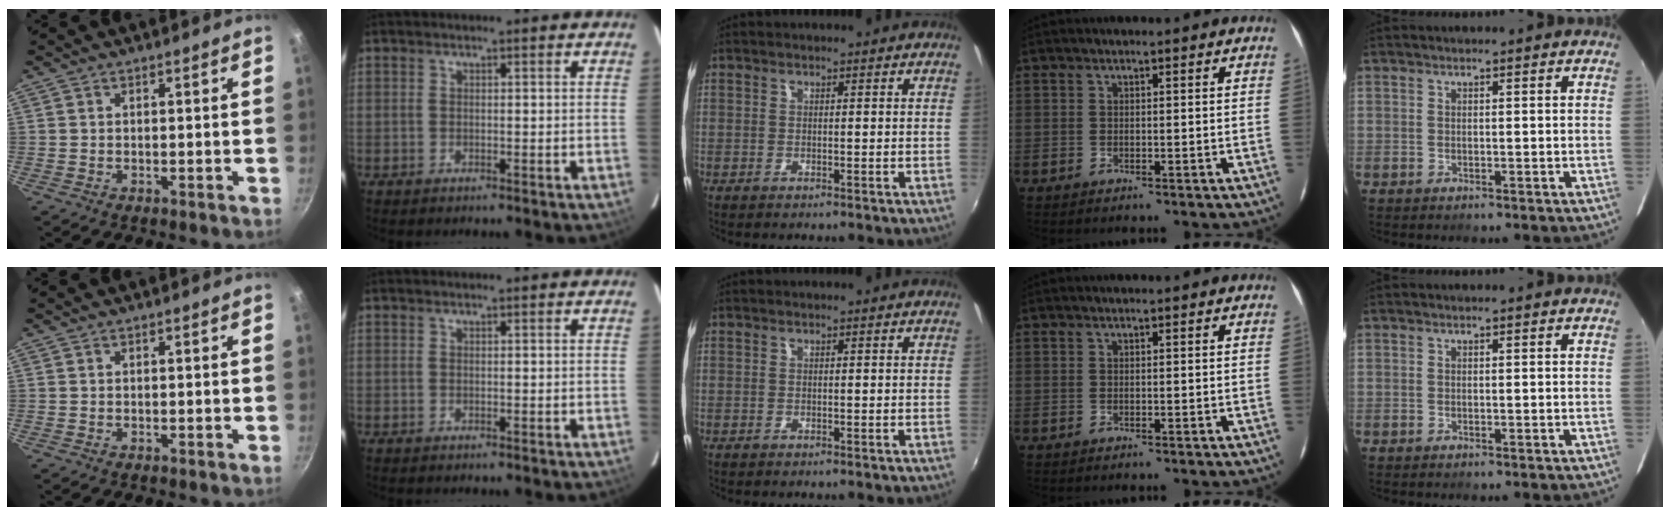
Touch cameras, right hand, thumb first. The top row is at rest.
{}